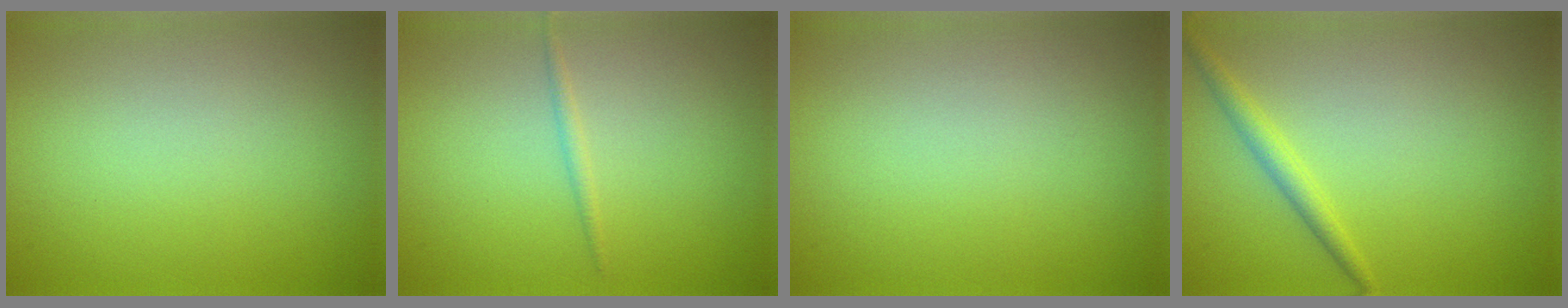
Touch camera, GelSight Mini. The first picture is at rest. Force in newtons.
{"total": 0.8, "press": 0.8, "slide": 0.0}
{"total": 0.0}
{"total": 1.8, "press": 1.8, "slide": 0.1}